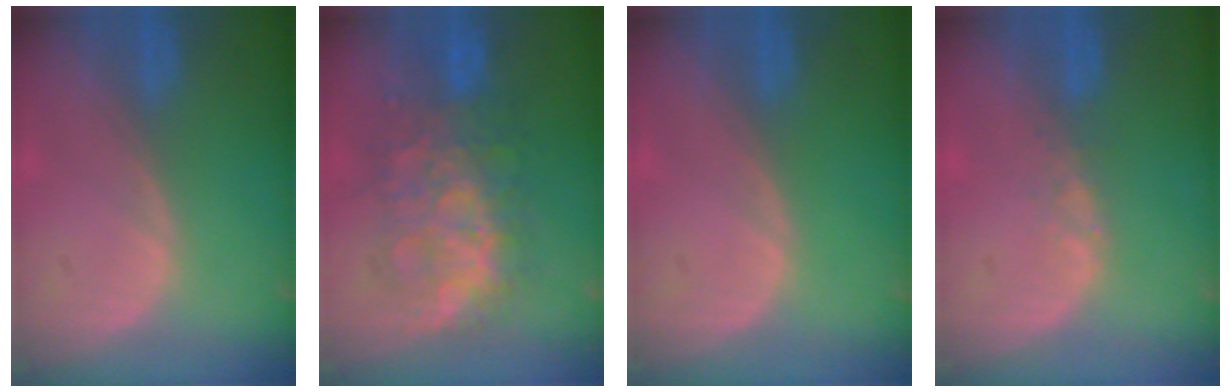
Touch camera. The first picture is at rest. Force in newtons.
{"total": 9.7, "press": 9.6, "slide": 0.7}
{"total": 0.0}
{"total": 1.0, "press": 1.0, "slide": 0.2}